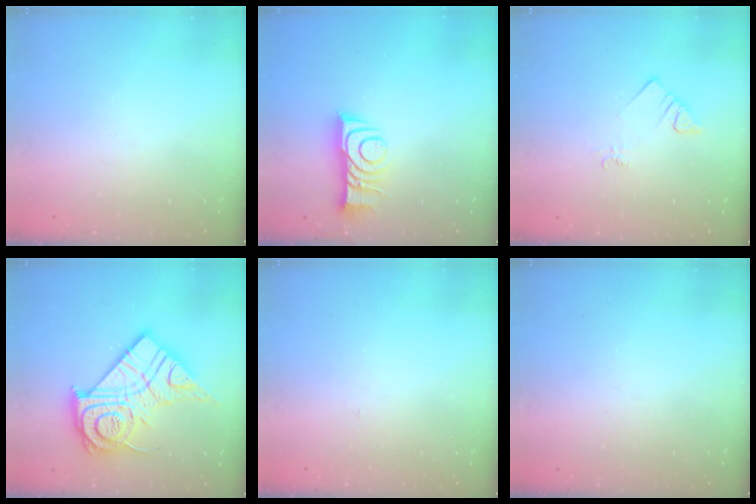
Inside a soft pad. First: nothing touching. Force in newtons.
{"total": 10.6, "press": 10.6, "slide": 1.0}
{"total": 2.1, "press": 2.0, "slide": 0.5}
{"total": 23.3, "press": 23.3, "slide": 1.7}
{"total": 2.7, "press": 2.7, "slide": 0.3}
{"total": 0.0}